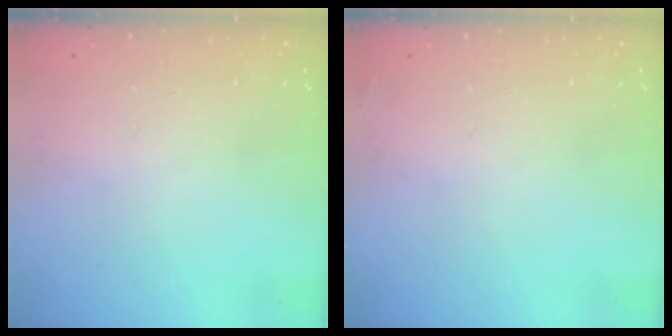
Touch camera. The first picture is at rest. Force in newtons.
{"total": 2.3, "press": 2.2, "slide": 0.8}